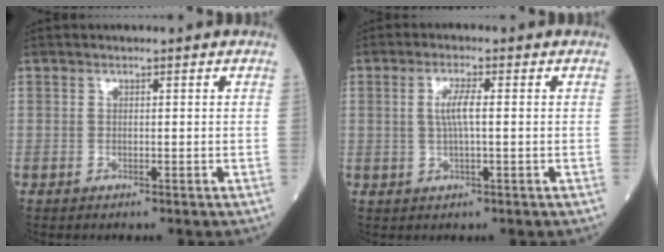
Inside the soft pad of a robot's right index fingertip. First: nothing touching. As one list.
[{"total": 3.6, "force": [0.4, 0.3, 3.6], "torque": [-0.073, 0.001, 0.009]}]